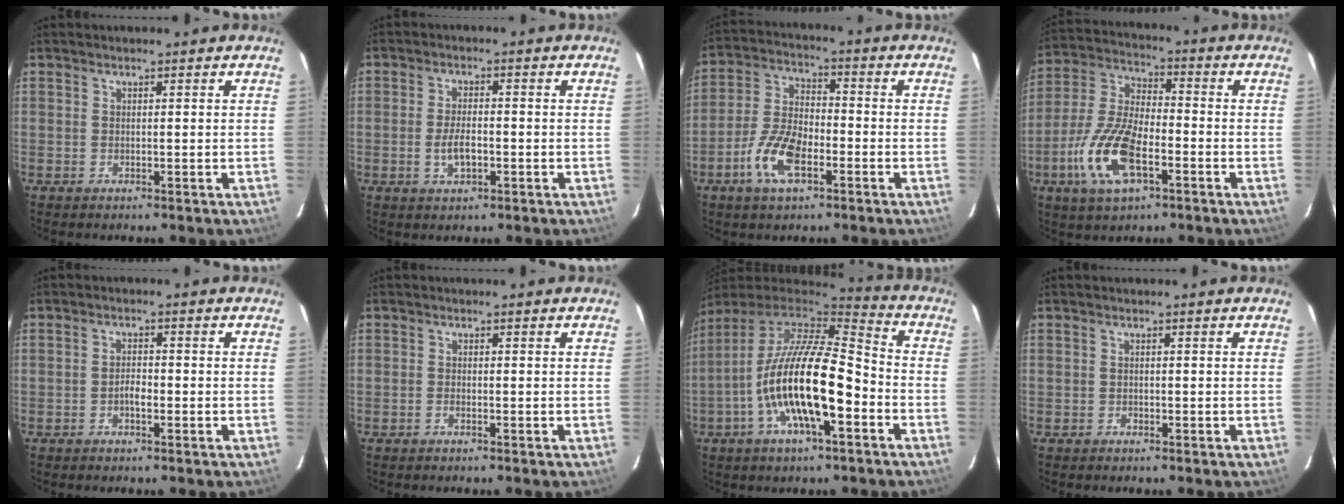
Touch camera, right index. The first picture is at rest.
{"total": 4.4, "force": [-1.4, 1.8, 3.8], "torque": [-0.076, -0.001, -0.023]}
{"total": 10.6, "force": [-5.0, 4.7, 8.0], "torque": [-0.172, 0.003, -0.097]}
{"total": 14.8, "force": [-5.9, 6.3, 12.0], "torque": [-0.264, -0.006, -0.114]}
{"total": 2.0, "force": [-1.0, 1.0, 1.5], "torque": [-0.030, 0.004, -0.019]}
{"total": 0.7, "force": [-0.6, 0.2, 0.4], "torque": [-0.009, 0.001, -0.012]}
{"total": 18.9, "force": [-6.1, 5.4, 17.1], "torque": [-0.314, -0.016, -0.117]}
{"total": 0.5, "force": [-0.4, 0.3, -0.1], "torque": [0.003, 0.001, -0.008]}